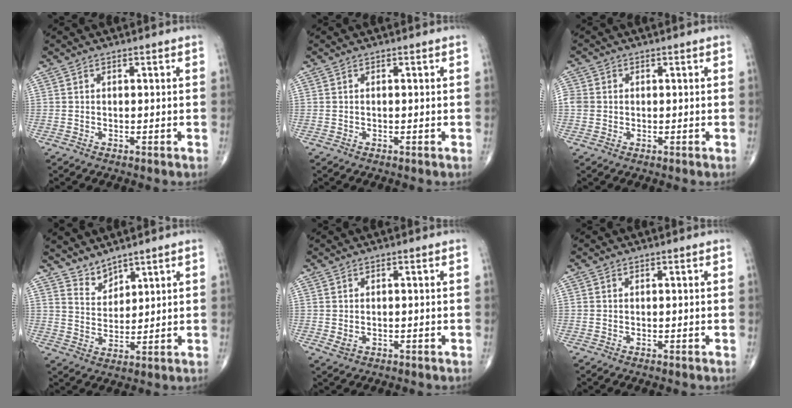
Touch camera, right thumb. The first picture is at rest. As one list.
[{"total": 0.0}, {"total": 3.5, "force": [0.2, 3.2, 1.4], "torque": [-0.023, 0.008, 0.007]}, {"total": 4.2, "force": [3.9, 1.3, 0.6], "torque": [0.002, -0.035, 0.084]}, {"total": 1.6, "force": [-0.2, 1.1, 1.1], "torque": [-0.020, -0.001, 0.002]}, {"total": 0.0}]